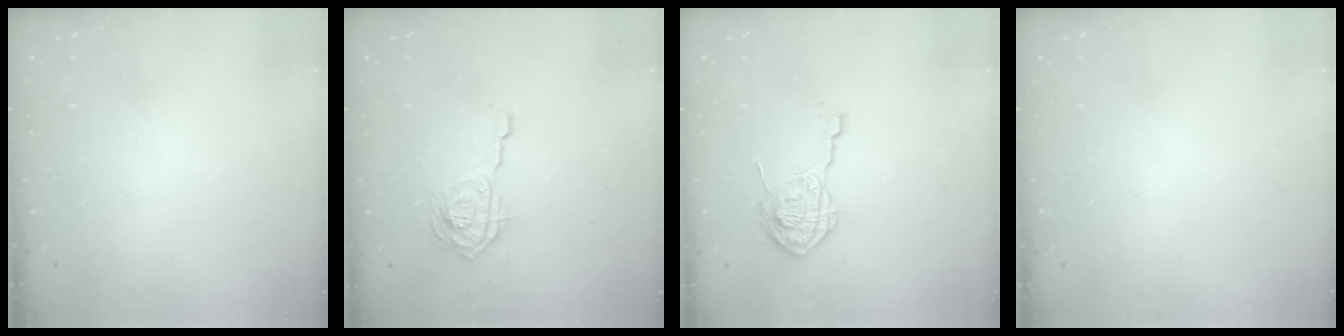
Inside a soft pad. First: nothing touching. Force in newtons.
{"total": 11.2, "press": 11.1, "slide": 0.9}
{"total": 14.0, "press": 14.0, "slide": 0.6}
{"total": 0.0}